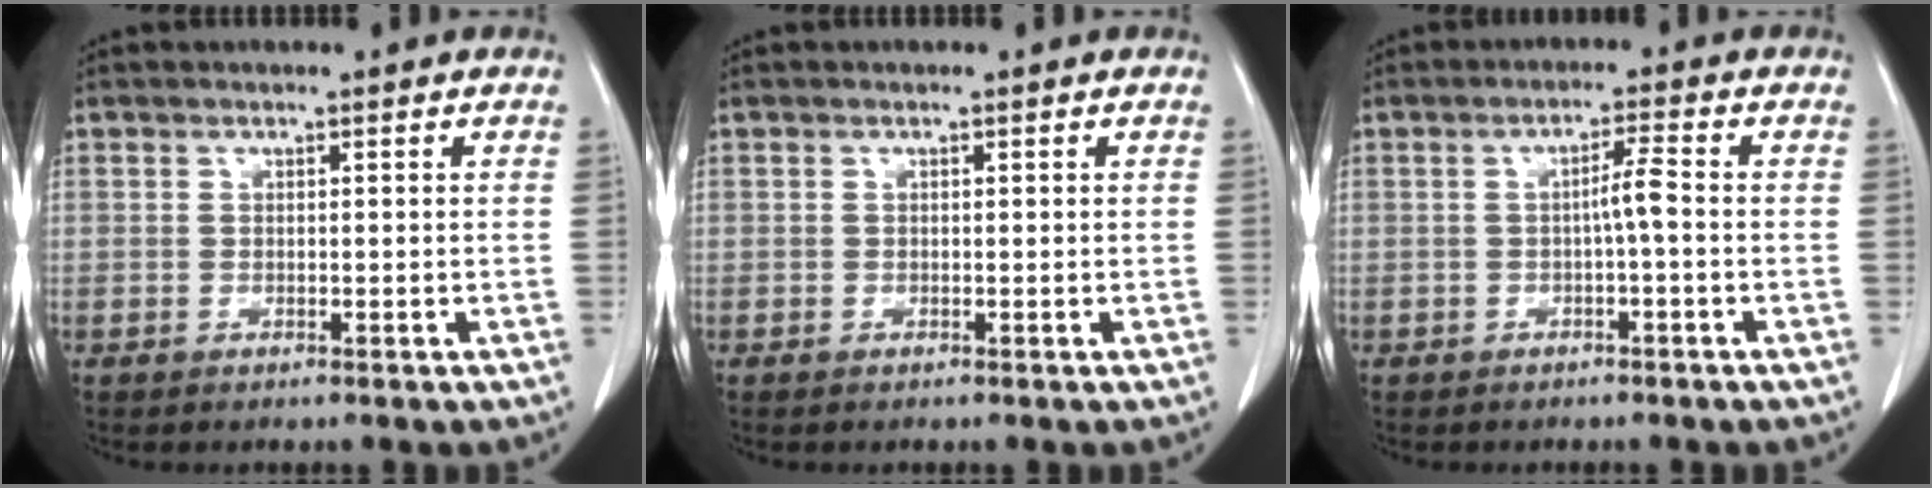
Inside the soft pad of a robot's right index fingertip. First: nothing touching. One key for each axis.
{"total": 0.0}
{"total": 3.1, "fx": -0.5, "fy": 0.1, "fz": 3.1, "tx": -0.054, "ty": 0.005, "tz": -0.008}